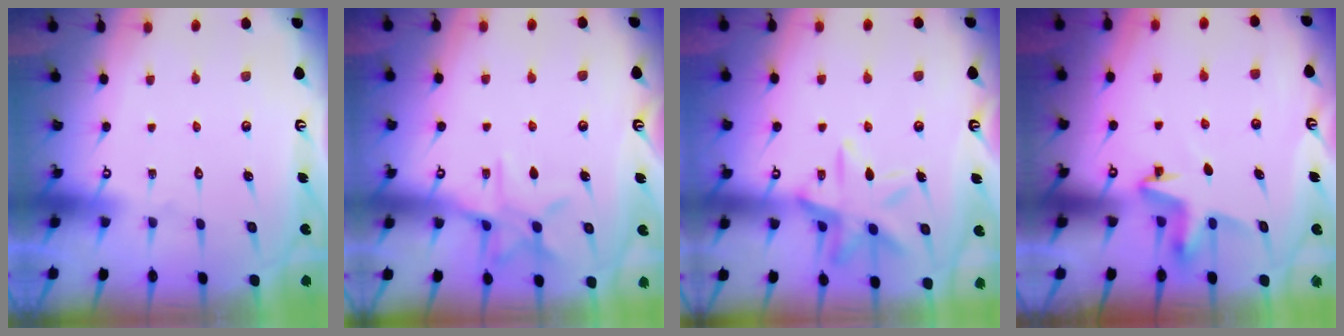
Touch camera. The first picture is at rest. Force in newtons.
{"total": 10.2, "press": 10.2, "slide": 0.9}
{"total": 12.8, "press": 12.7, "slide": 1.0}
{"total": 5.8, "press": 5.8, "slide": 0.2}